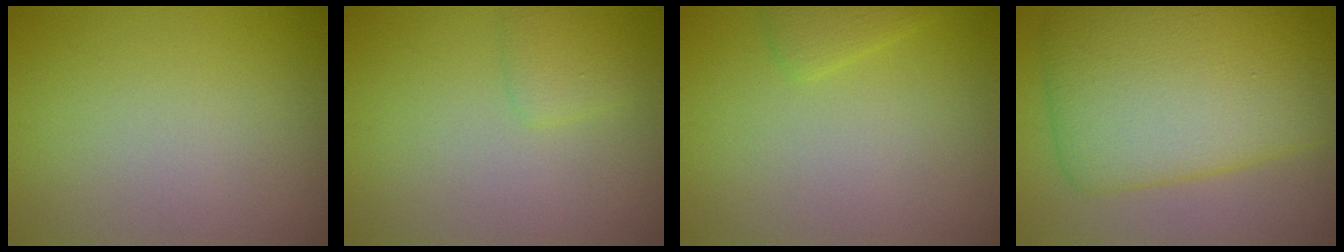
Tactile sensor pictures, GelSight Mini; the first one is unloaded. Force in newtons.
{"total": 1.6, "press": 1.6, "slide": 0.0}
{"total": 1.6, "press": 1.6, "slide": 0.1}
{"total": 11.3, "press": 11.3, "slide": 0.1}